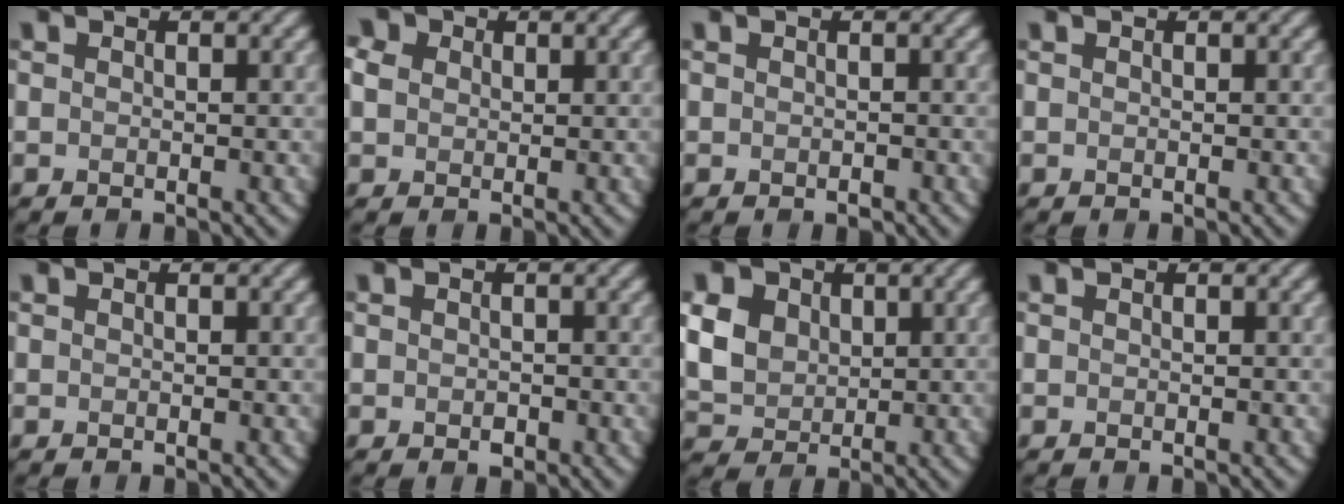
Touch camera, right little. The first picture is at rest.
{"total": 3.6, "force": [1.2, 2.9, 1.8], "torque": [-0.062, 0.022, 0.016]}
{"total": 0.5, "force": [-0.2, 0.3, 0.3], "torque": [-0.004, -0.001, -0.002]}
{"total": 0.0}
{"total": 0.0}
{"total": 0.8, "force": [-0.3, 0.6, 0.5], "torque": [-0.007, -0.002, -0.004]}
{"total": 9.0, "force": [3.1, 7.0, 4.7], "torque": [-0.118, 0.027, 0.049]}
{"total": 0.0}